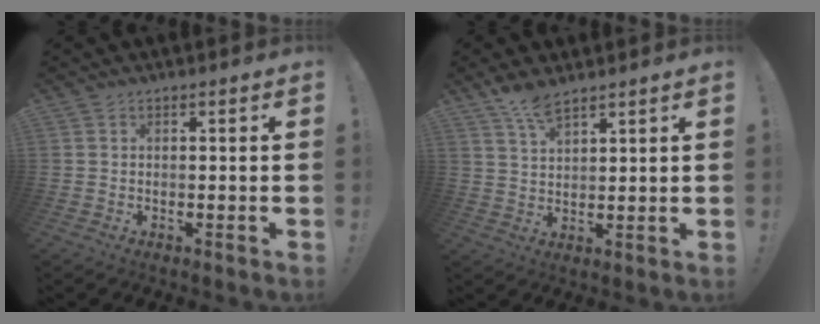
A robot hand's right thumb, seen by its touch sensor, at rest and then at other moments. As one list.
[{"total": 6.2, "force": [4.9, 1.6, 3.5], "torque": [-0.068, -0.026, 0.089]}]